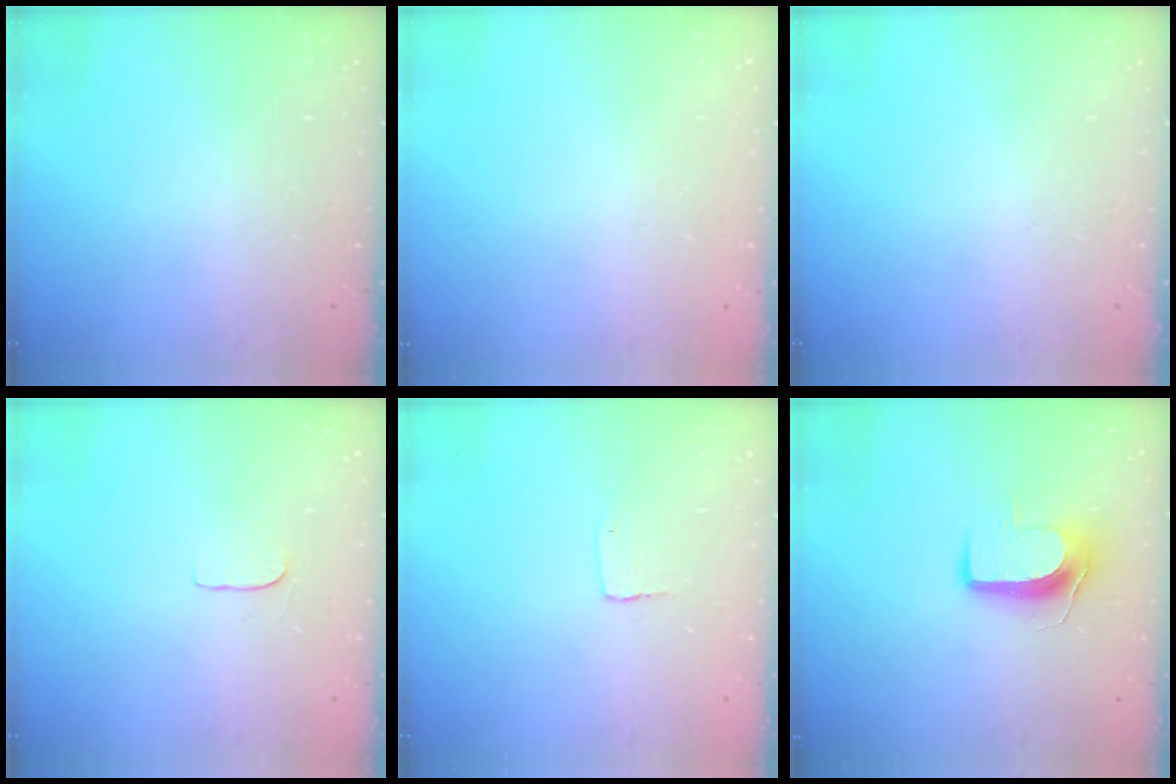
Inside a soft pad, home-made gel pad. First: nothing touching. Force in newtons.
{"total": 0.0}
{"total": 0.0}
{"total": 4.9, "press": 4.9, "slide": 0.5}
{"total": 3.1, "press": 3.1, "slide": 0.3}
{"total": 8.8, "press": 8.7, "slide": 0.6}